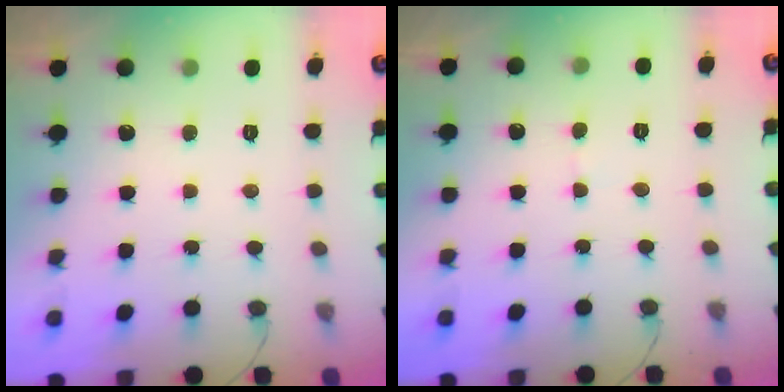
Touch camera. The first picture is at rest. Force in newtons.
{"total": 3.2, "press": 3.1, "slide": 0.3}